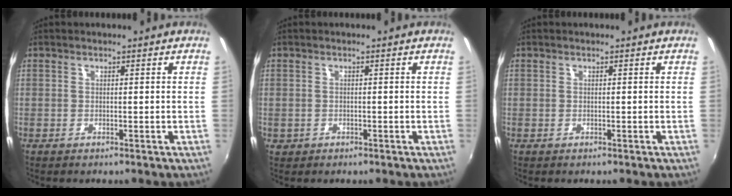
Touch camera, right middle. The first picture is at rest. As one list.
[{"total": 1.1, "force": [-0.4, 1.0, 0.4], "torque": [-0.009, -0.003, -0.005]}, {"total": 0.0}]